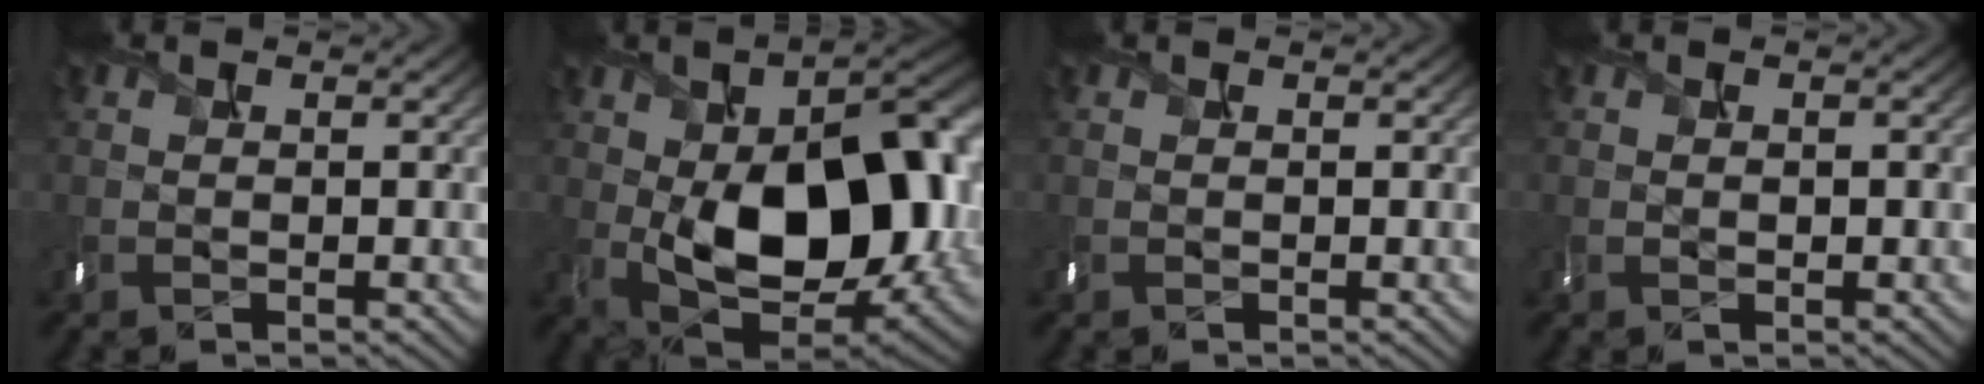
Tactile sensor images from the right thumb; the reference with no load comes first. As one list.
[{"total": 18.9, "force": [-1.1, 11.1, 15.3], "torque": [-0.229, -0.016, -0.014]}, {"total": 0.0}, {"total": 1.3, "force": [0.3, 0.7, 1.0], "torque": [-0.012, -0.005, 0.005]}]